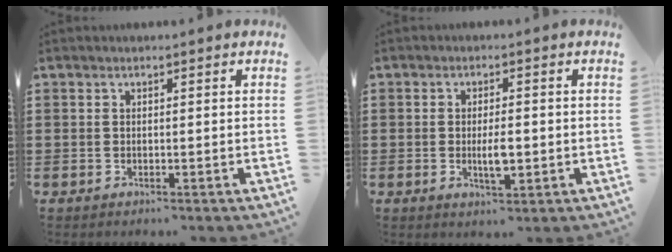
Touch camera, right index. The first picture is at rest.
{"total": 3.9, "force": [-0.5, 1.2, 3.7], "torque": [-0.073, -0.001, -0.012]}